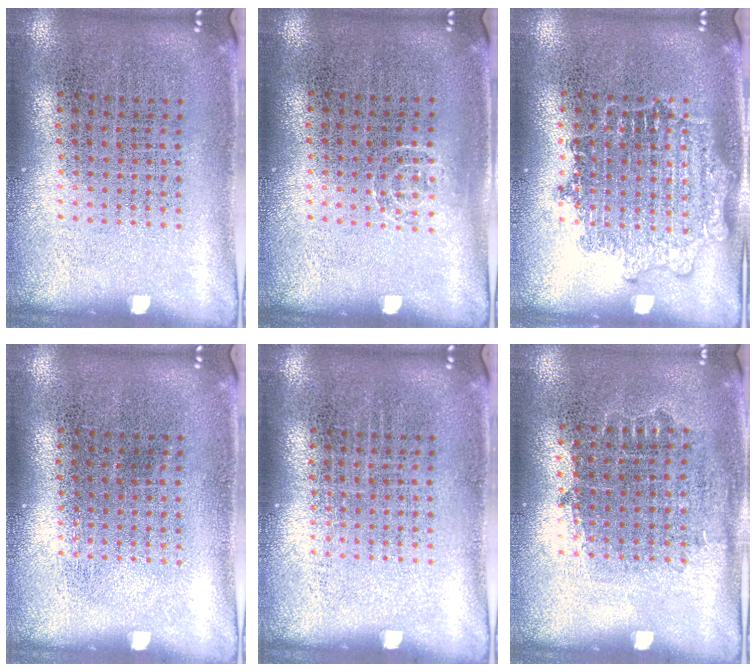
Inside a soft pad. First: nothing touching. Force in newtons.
{"total": 0.7, "press": 0.5, "slide": 0.5}
{"total": 1.4, "press": 1.4, "slide": 0.2}
{"total": 0.0}
{"total": 0.0}
{"total": 0.8, "press": 0.7, "slide": 0.3}